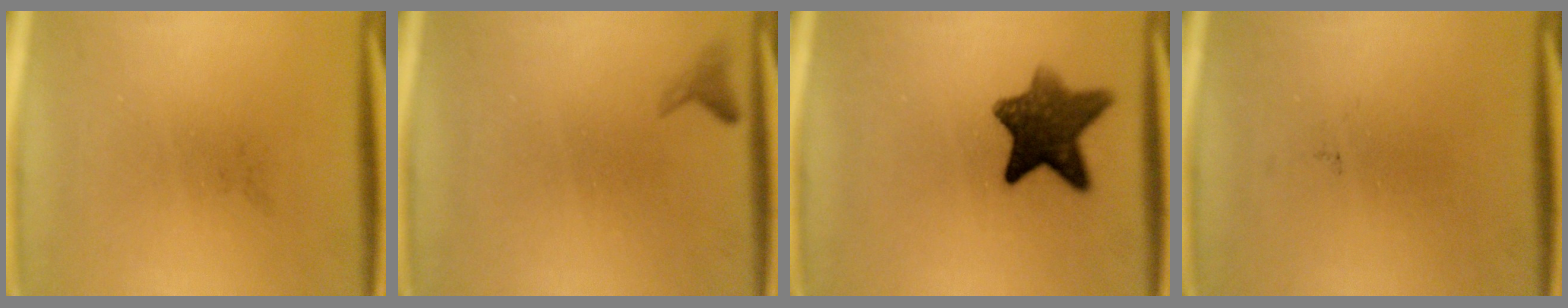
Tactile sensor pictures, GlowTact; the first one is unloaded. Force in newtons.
{"total": 1.0}
{"total": 9.6}
{"total": 0.0}